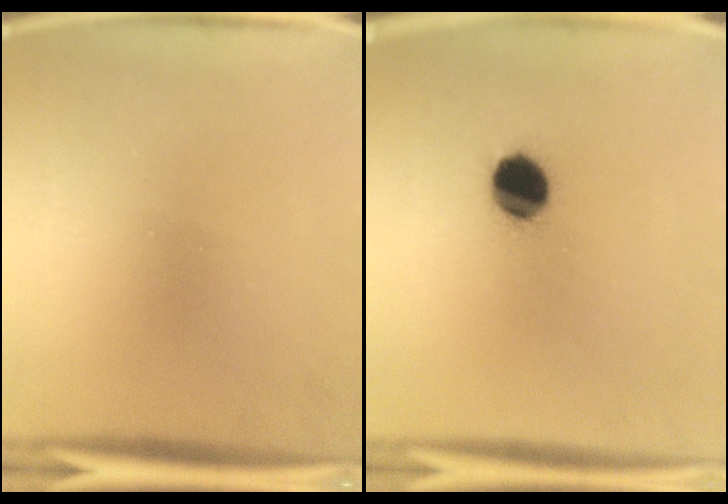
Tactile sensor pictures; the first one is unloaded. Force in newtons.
{"total": 9.3}